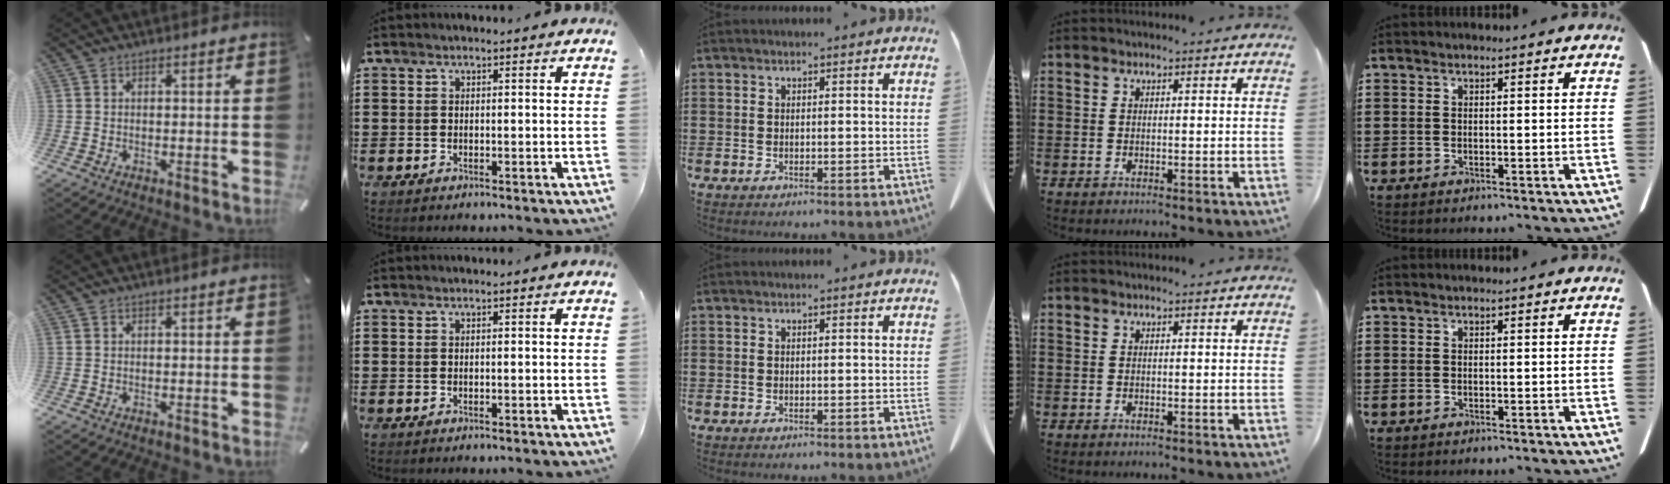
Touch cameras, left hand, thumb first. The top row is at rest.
{}